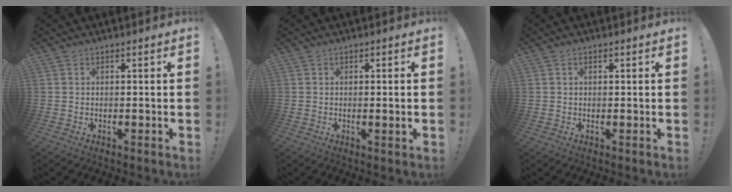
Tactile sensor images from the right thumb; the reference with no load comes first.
{"total": 1.6, "force": [-0.1, -0.3, 1.6], "torque": [-0.022, -0.004, -0.004]}
{"total": 0.8, "force": [0.2, 0.4, 0.6], "torque": [-0.006, 0.001, 0.002]}